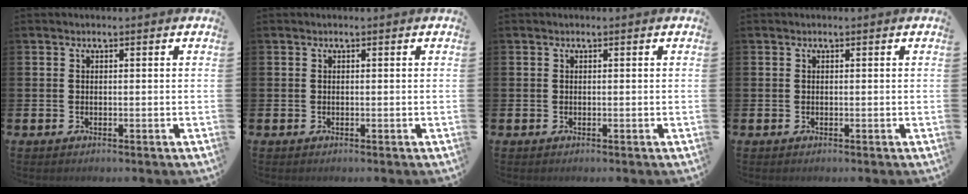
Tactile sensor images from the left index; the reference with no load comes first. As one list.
[{"total": 0.0}, {"total": 0.0}, {"total": 0.0}]